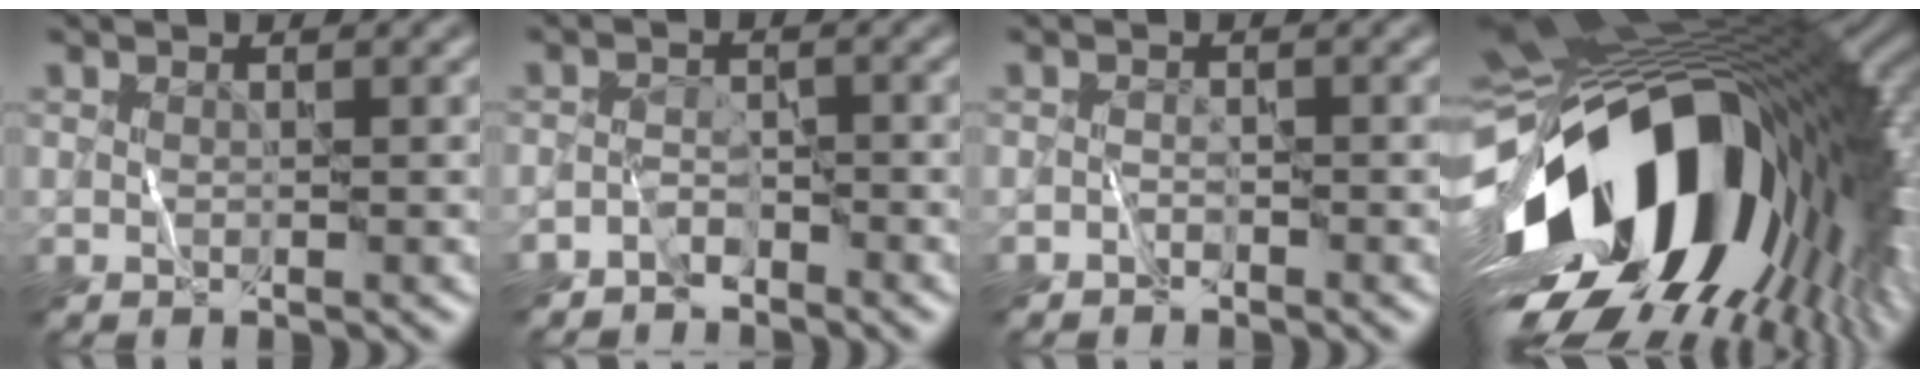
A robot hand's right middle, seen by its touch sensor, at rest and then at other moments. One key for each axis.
{"total": 2.0, "fx": -1.8, "fy": 0.8, "fz": 0.2, "tx": 0.000, "ty": 0.008, "tz": -0.041}
{"total": 0.8, "fx": -0.7, "fy": 0.3, "fz": -0.1, "tx": 0.005, "ty": 0.007, "tz": -0.015}
{"total": 19.2, "fx": -3.4, "fy": 10.8, "fz": 15.6, "tx": -0.268, "ty": -0.023, "tz": -0.066}